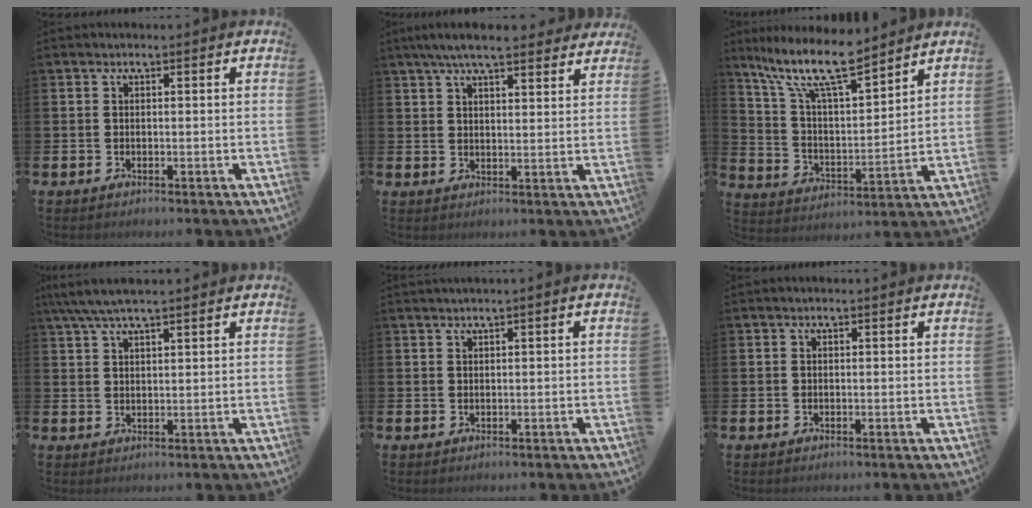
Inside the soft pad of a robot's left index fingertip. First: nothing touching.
{"total": 6.2, "force": [5.5, 1.0, 2.6], "torque": [-0.062, -0.014, 0.100]}
{"total": 11.8, "force": [9.7, 2.5, 6.3], "torque": [-0.137, -0.049, 0.167]}
{"total": 4.9, "force": [4.1, 0.8, 2.7], "torque": [-0.060, -0.006, 0.074]}
{"total": 0.7, "force": [0.5, -0.2, 0.4], "torque": [-0.007, 0.000, 0.010]}
{"total": 0.0}